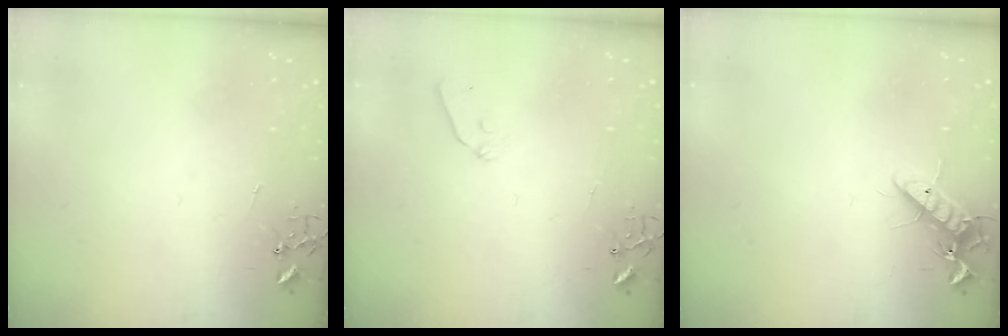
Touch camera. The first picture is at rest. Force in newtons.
{"total": 4.9, "press": 4.8, "slide": 0.7}
{"total": 12.1, "press": 11.9, "slide": 2.0}